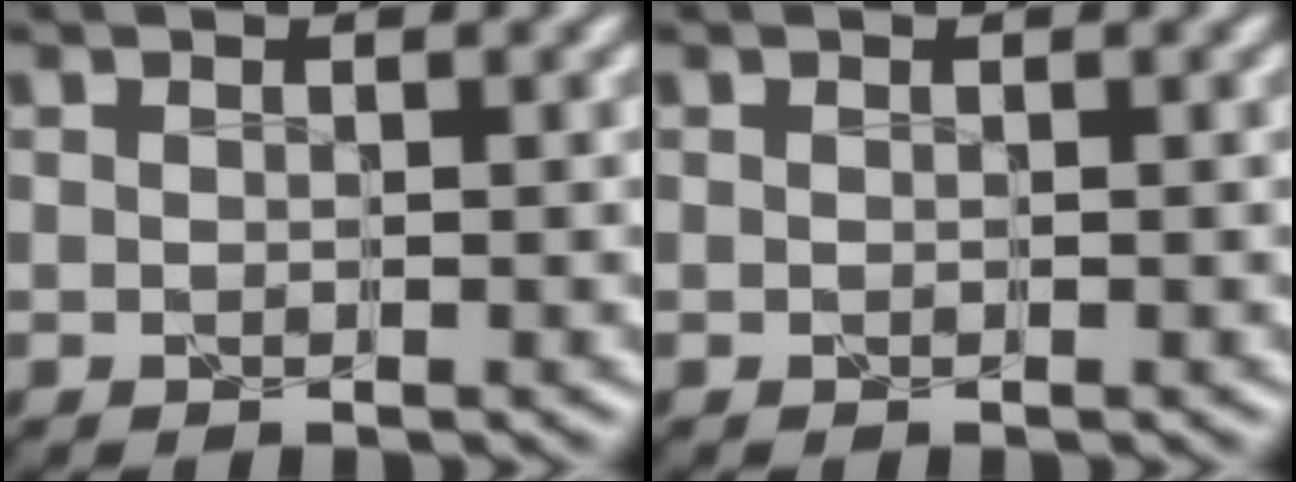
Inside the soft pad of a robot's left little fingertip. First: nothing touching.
{"total": 0.0}